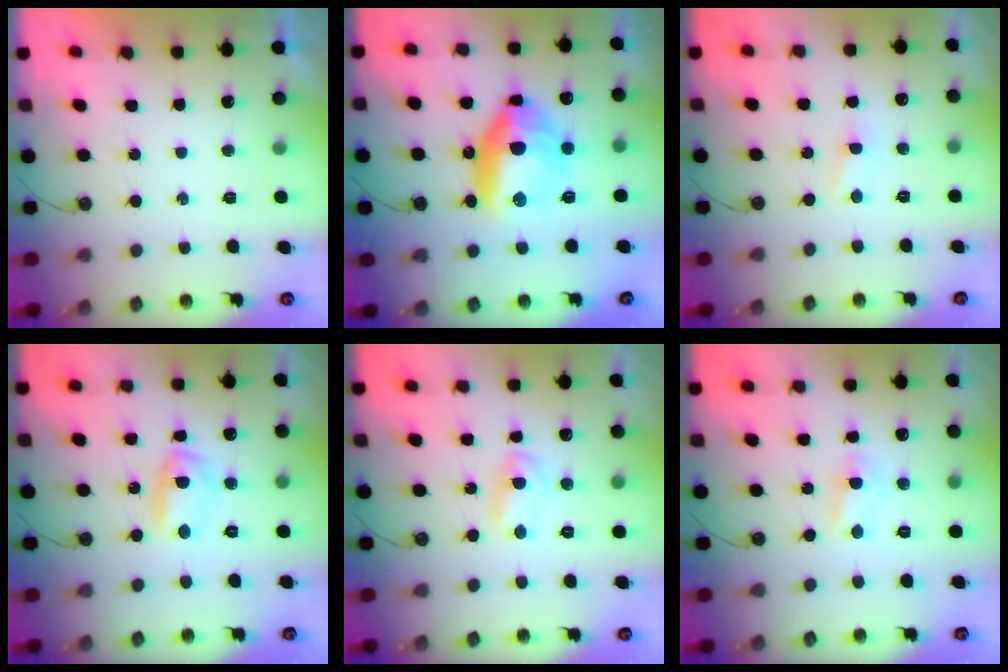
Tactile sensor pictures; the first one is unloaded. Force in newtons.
{"total": 12.6, "press": 12.4, "slide": 2.4}
{"total": 1.5, "press": 1.4, "slide": 0.2}
{"total": 6.1, "press": 4.8, "slide": 3.7}
{"total": 2.7, "press": 2.7, "slide": 0.2}
{"total": 1.2, "press": 1.0, "slide": 0.7}